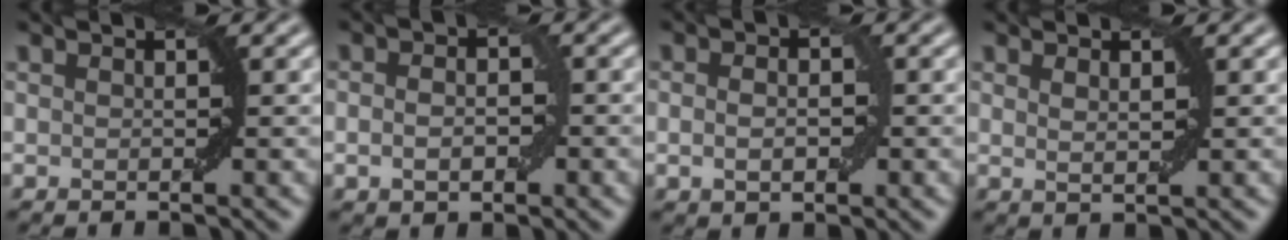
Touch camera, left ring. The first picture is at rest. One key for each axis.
{"total": 2.8, "fx": -0.5, "fy": 1.7, "fz": 2.2, "tx": -0.032, "ty": 0.003, "tz": -0.008}
{"total": 2.7, "fx": -0.2, "fy": 1.6, "fz": 2.2, "tx": -0.031, "ty": 0.002, "tz": -0.004}
{"total": 1.1, "fx": 0.7, "fy": 0.2, "fz": 0.8, "tx": -0.013, "ty": -0.001, "tz": 0.013}